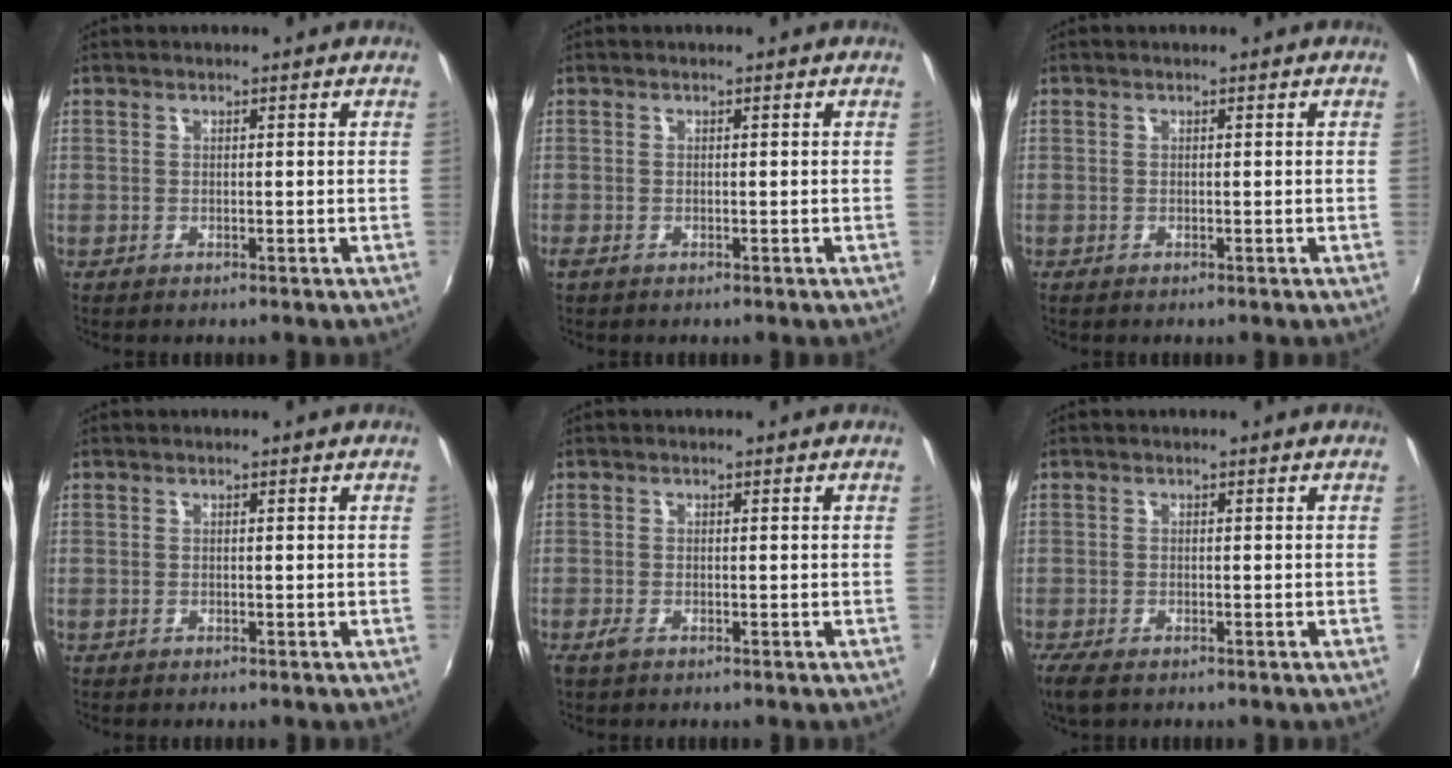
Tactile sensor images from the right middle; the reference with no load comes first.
{"total": 0.5, "force": [-0.3, 0.2, 0.4], "torque": [-0.010, -0.003, -0.007]}
{"total": 0.0}
{"total": 0.0}
{"total": 1.4, "force": [-0.9, 0.4, 1.0], "torque": [-0.021, -0.004, -0.019]}
{"total": 3.9, "force": [-2.7, 1.3, 2.4], "torque": [-0.056, -0.015, -0.049]}